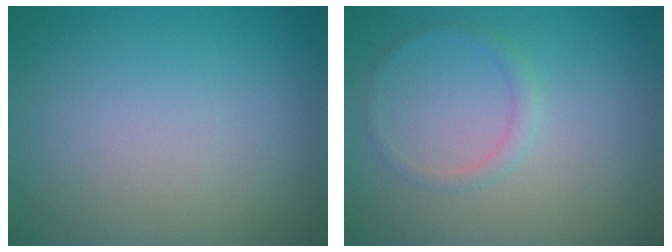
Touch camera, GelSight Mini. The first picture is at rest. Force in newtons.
{"total": 1.0, "press": 1.0, "slide": 0.1}